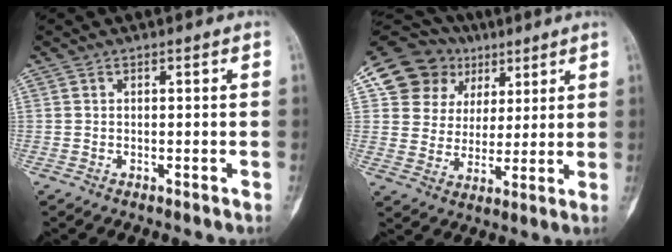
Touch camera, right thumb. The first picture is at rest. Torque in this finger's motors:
{"motor_torque": [-0.65, 2.43, 0.13, -0.02, 0.01]}